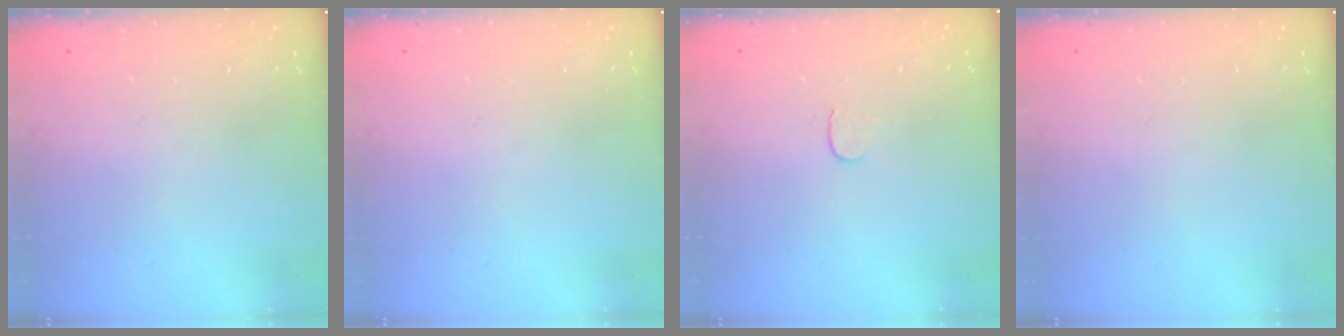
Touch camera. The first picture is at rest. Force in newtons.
{"total": 0.0}
{"total": 3.8, "press": 3.8, "slide": 0.4}
{"total": 0.0}